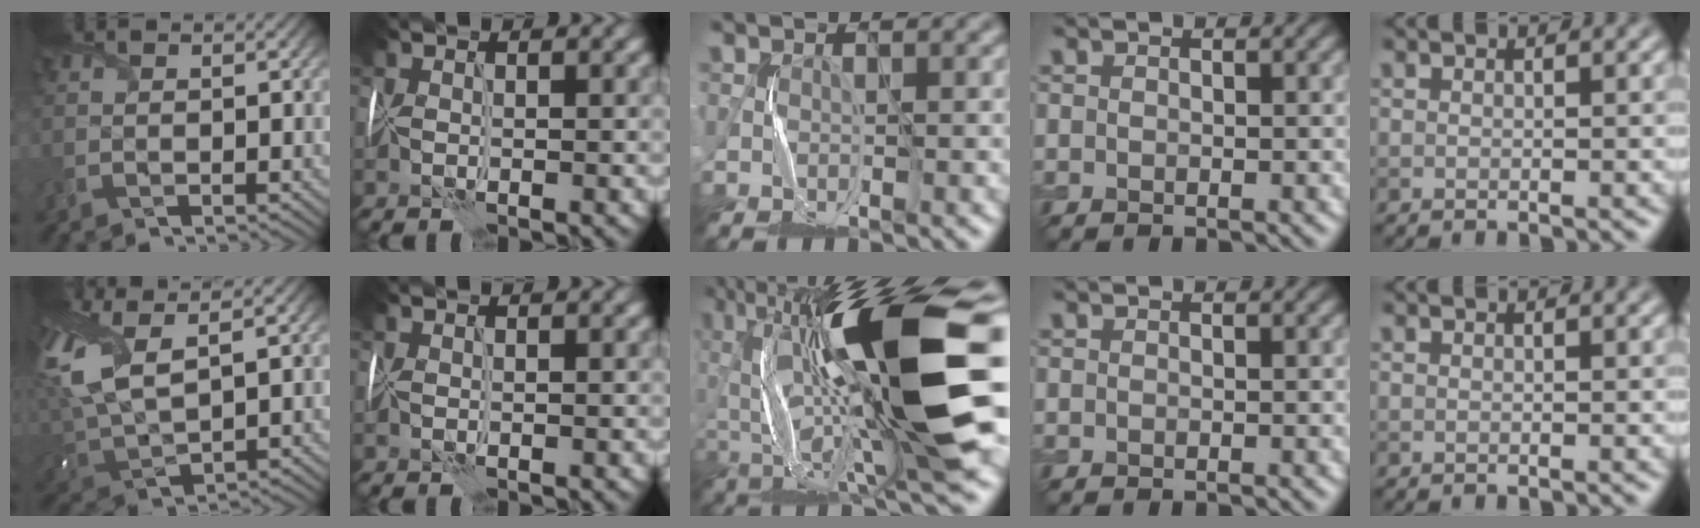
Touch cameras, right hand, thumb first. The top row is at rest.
{"thumb": {"total": 12.2, "force": [5.1, 5.3, 9.8], "torque": [-0.263, 0.018, 0.099]}, "middle": {"total": 17.9, "force": [1.3, 4.5, 17.3], "torque": [-0.313, 0.025, 0.022]}}